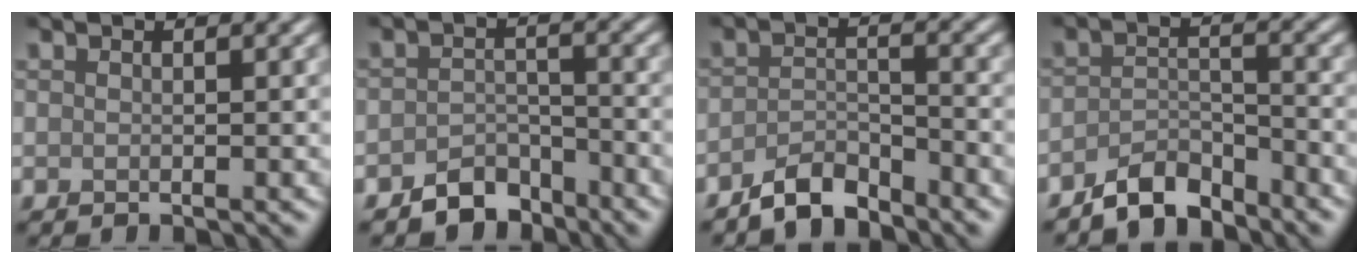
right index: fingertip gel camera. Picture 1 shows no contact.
{"total": 3.5, "force": [-2.8, 1.9, 0.9], "torque": [-0.004, 0.004, -0.052]}
{"total": 3.4, "force": [-3.0, 1.0, 1.3], "torque": [-0.024, 0.005, -0.062]}
{"total": 3.7, "force": [-3.3, 1.2, 1.3], "torque": [-0.023, 0.004, -0.066]}